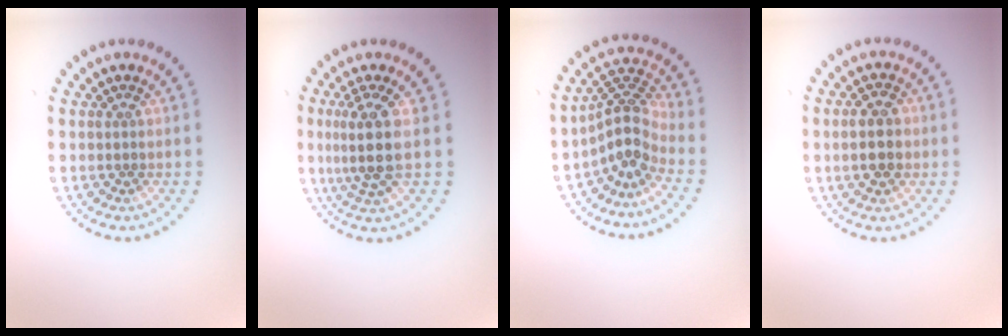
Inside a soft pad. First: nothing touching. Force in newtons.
{"total": 3.4, "press": 2.6, "slide": 2.1}
{"total": 3.7, "press": 2.7, "slide": 2.6}
{"total": 3.9, "press": 3.9, "slide": 0.2}